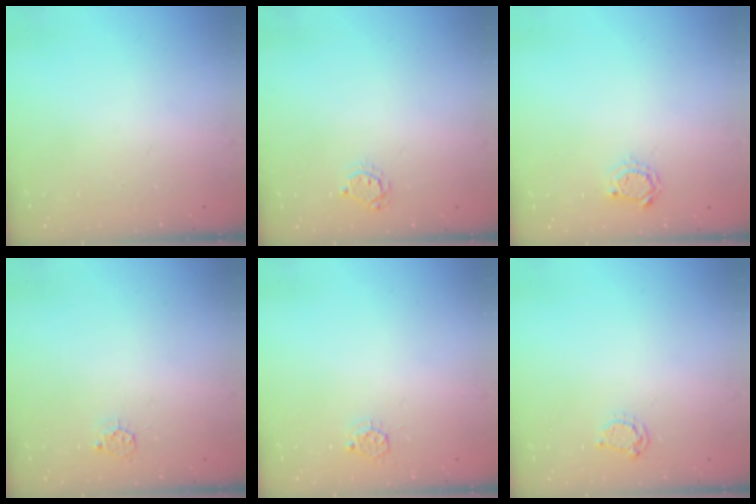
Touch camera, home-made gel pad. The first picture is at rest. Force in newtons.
{"total": 4.5, "press": 4.5, "slide": 0.4}
{"total": 3.8, "press": 3.8, "slide": 0.4}
{"total": 3.8, "press": 3.7, "slide": 0.3}
{"total": 4.1, "press": 4.0, "slide": 0.4}
{"total": 3.8, "press": 3.8, "slide": 0.4}